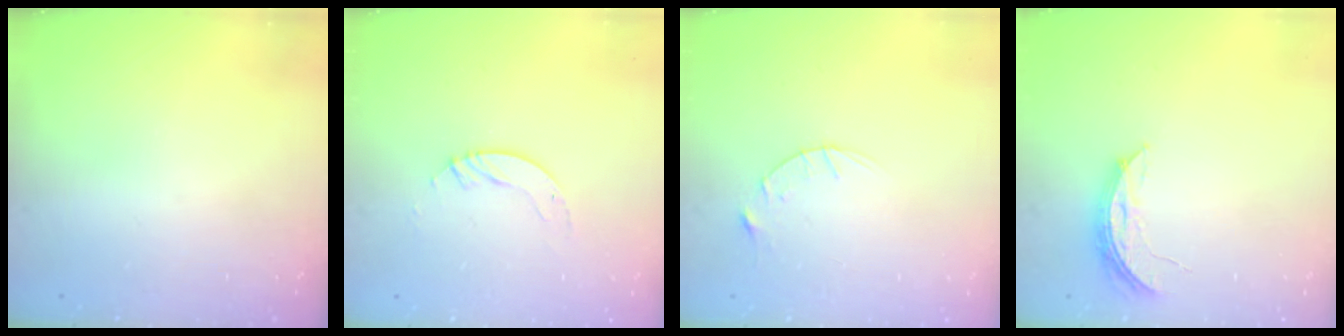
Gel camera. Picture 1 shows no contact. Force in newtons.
{"total": 3.0, "press": 3.0, "slide": 0.2}
{"total": 4.5, "press": 4.5, "slide": 0.3}
{"total": 5.9, "press": 5.9, "slide": 0.4}